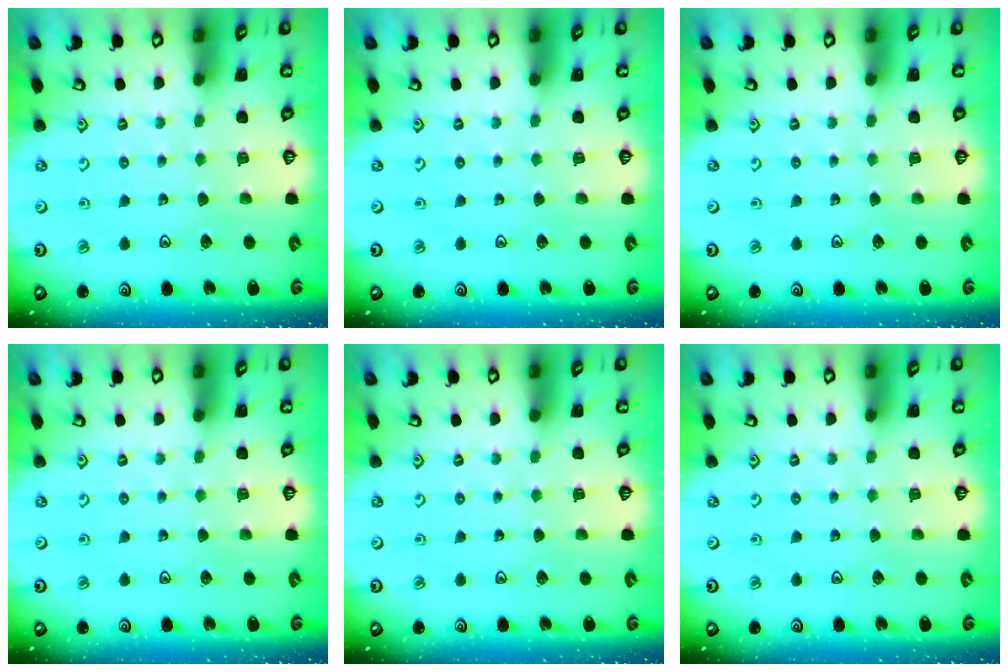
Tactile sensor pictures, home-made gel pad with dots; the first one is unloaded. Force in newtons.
{"total": 0.0}
{"total": 0.0}
{"total": 0.0}
{"total": 0.0}
{"total": 0.0}